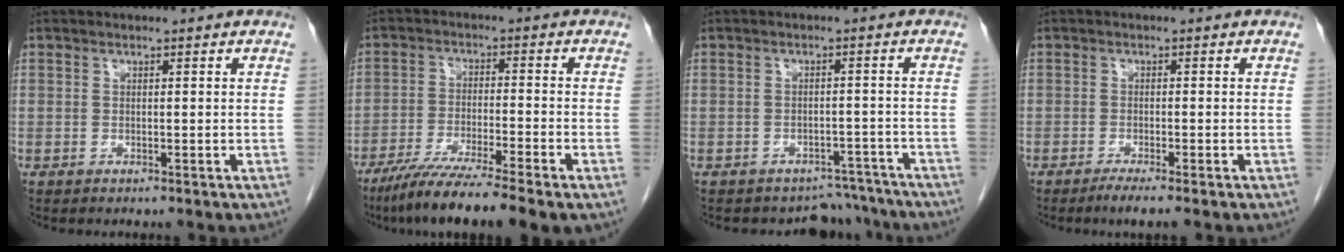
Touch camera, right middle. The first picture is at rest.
{"total": 10.9, "force": [-8.1, -0.2, 7.3], "torque": [-0.118, -0.030, -0.133]}
{"total": 6.0, "force": [-5.4, 2.5, -0.9], "torque": [0.025, 0.024, -0.064]}
{"total": 2.7, "force": [-2.0, -0.3, 1.8], "torque": [-0.032, -0.005, -0.036]}